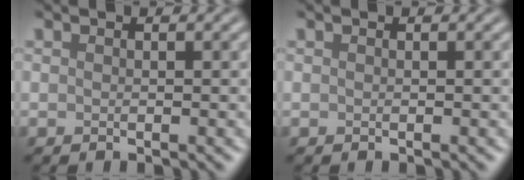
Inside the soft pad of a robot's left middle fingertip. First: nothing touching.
{"total": 0.0}